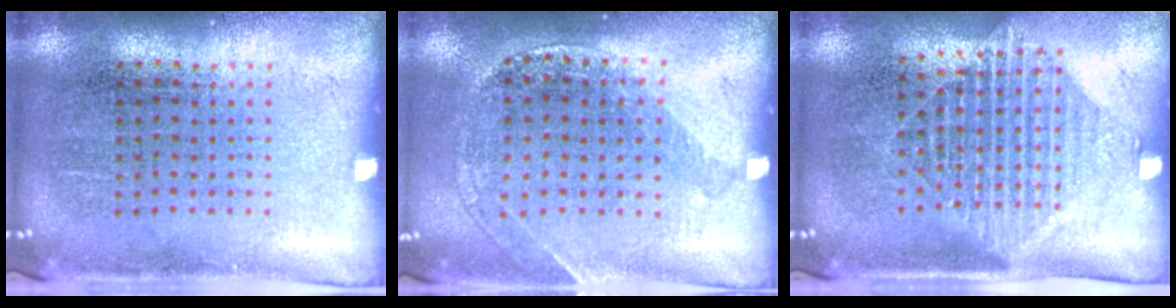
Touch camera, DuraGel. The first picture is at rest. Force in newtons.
{"total": 1.2, "press": 1.2, "slide": 0.2}
{"total": 1.5, "press": 1.2, "slide": 0.9}